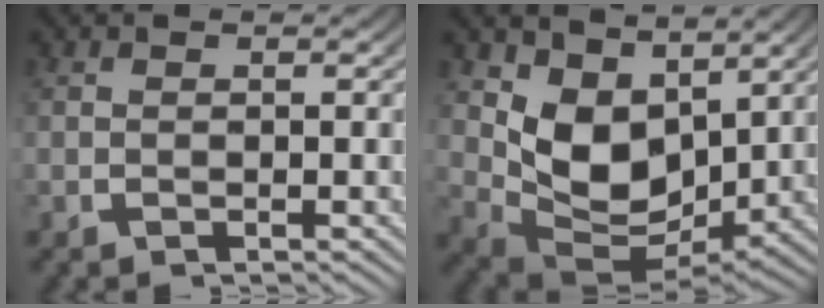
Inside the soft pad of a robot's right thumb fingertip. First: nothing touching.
{"total": 9.5, "force": [0.0, 6.4, 7.0], "torque": [-0.152, -0.054, 0.023]}